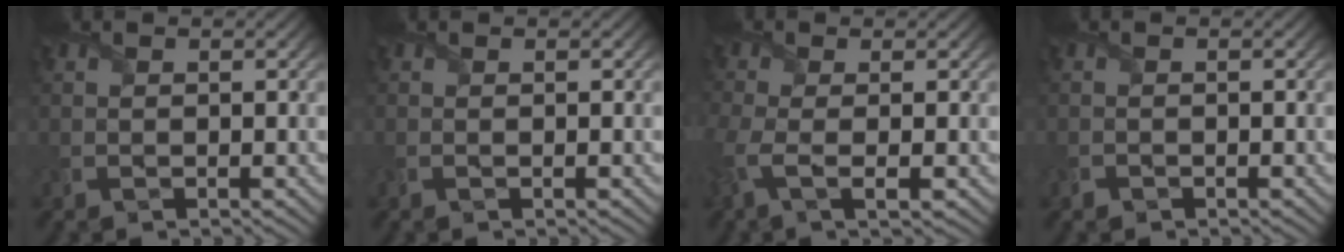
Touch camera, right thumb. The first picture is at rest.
{"total": 0.0}
{"total": 4.2, "force": [-1.3, 1.4, 3.7], "torque": [-0.103, -0.011, -0.030]}
{"total": 0.7, "force": [-0.6, 0.4, -0.1], "torque": [0.002, -0.004, -0.012]}